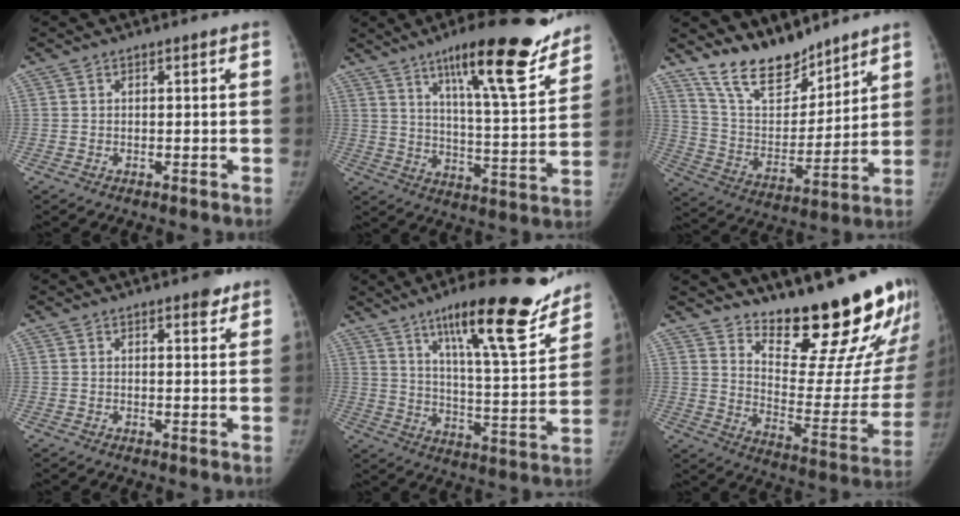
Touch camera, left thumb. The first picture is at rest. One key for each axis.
{"total": 21.0, "fx": 14.5, "fy": 3.9, "fz": 14.7, "tx": -0.186, "ty": -0.072, "tz": 0.223}
{"total": 14.1, "fx": 12.1, "fy": 5.3, "fz": 4.9, "tx": -0.051, "ty": -0.078, "tz": 0.234}
{"total": 2.5, "fx": 1.7, "fy": 1.0, "fz": 1.5, "tx": -0.010, "ty": -0.008, "tz": 0.020}
{"total": 22.2, "fx": 15.4, "fy": 4.3, "fz": 15.5, "tx": -0.198, "ty": -0.075, "tz": 0.239}
{"total": 24.1, "fx": 20.2, "fy": 5.9, "fz": 11.7, "tx": -0.125, "ty": -0.177, "tz": 0.274}